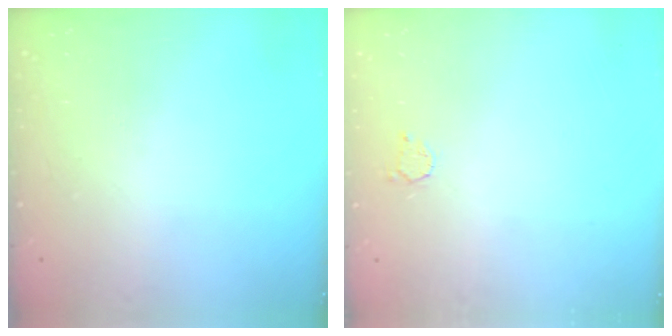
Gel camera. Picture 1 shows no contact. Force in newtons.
{"total": 2.4, "press": 2.4, "slide": 0.4}